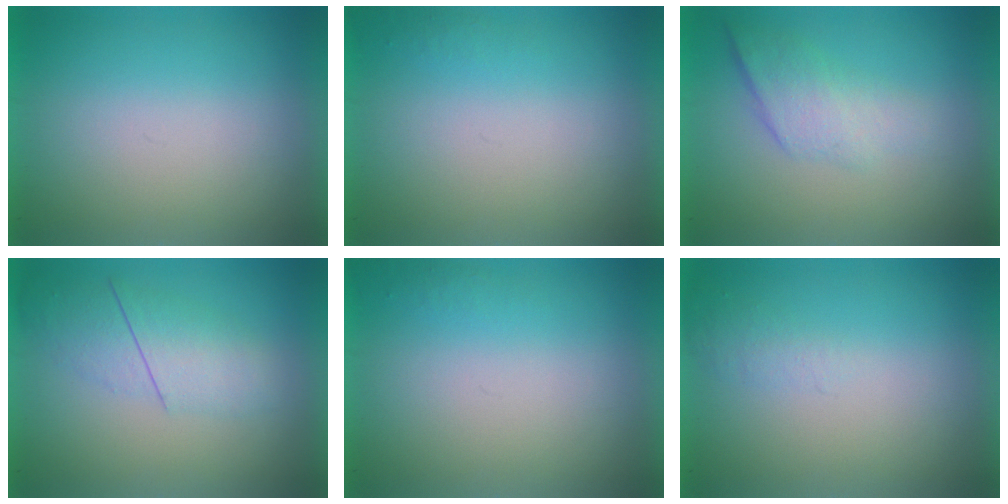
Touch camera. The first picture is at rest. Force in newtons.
{"total": 1.0}
{"total": 2.3}
{"total": 2.4}
{"total": 1.0}
{"total": 1.1}